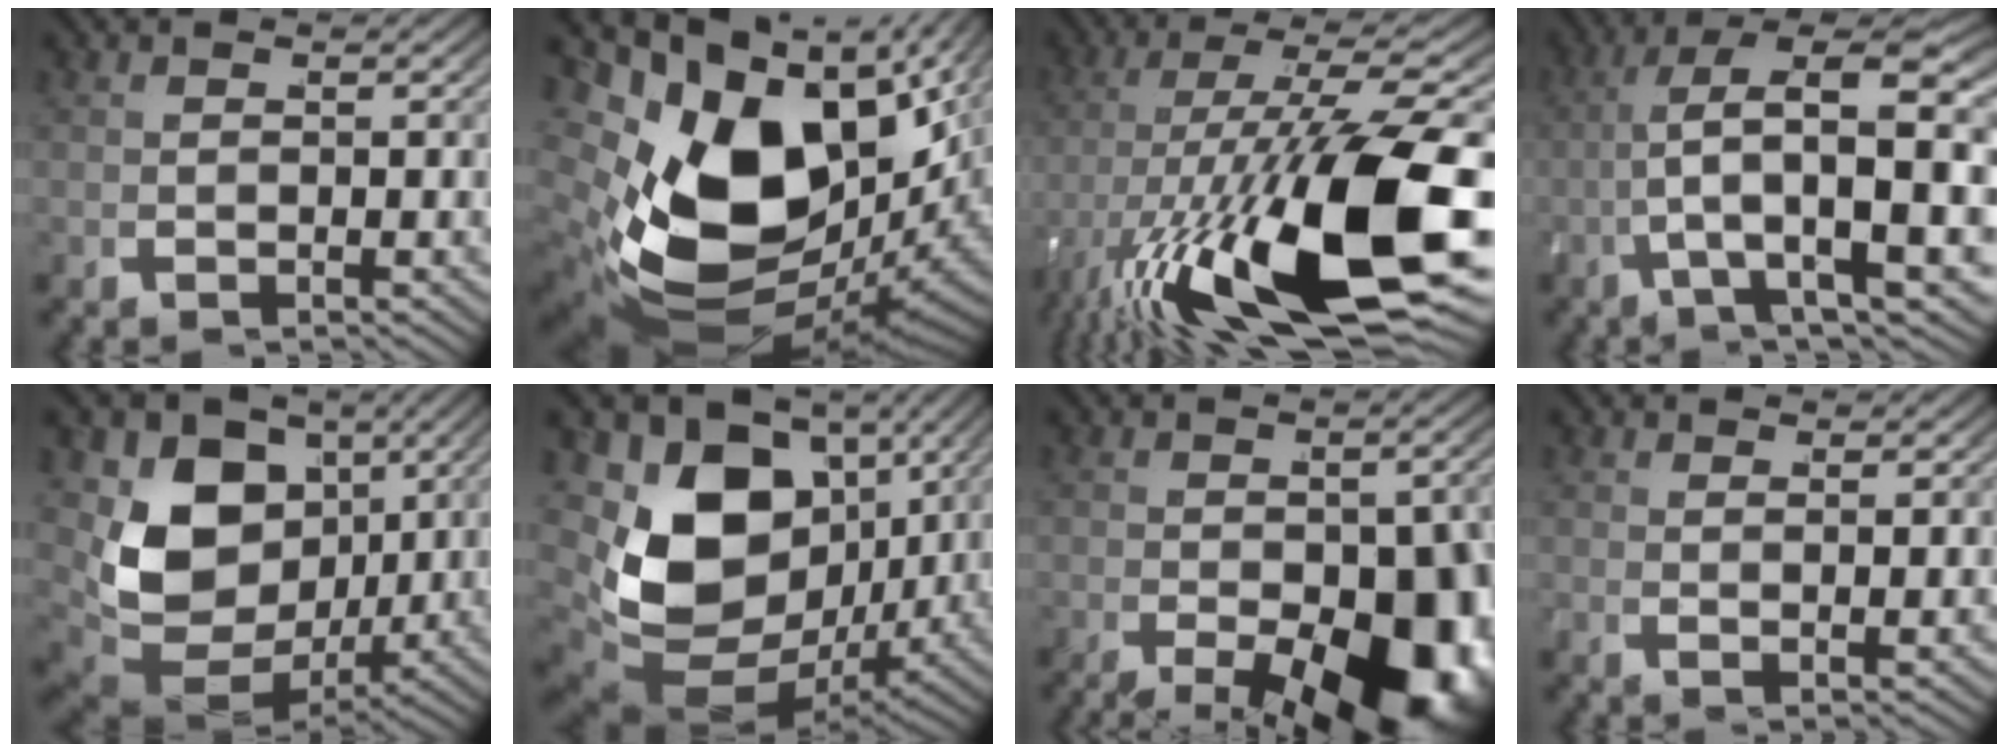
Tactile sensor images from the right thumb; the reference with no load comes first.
{"total": 21.9, "force": [-0.1, 13.8, 17.1], "torque": [-0.317, -0.046, 0.028]}
{"total": 17.3, "force": [-2.8, 7.4, 15.4], "torque": [-0.303, -0.053, 0.000]}
{"total": 11.7, "force": [1.4, 5.1, 10.4], "torque": [-0.173, -0.021, 0.037]}
{"total": 15.8, "force": [0.0, 11.6, 10.8], "torque": [-0.236, -0.063, 0.028]}
{"total": 18.7, "force": [0.3, 13.4, 13.0], "torque": [-0.277, -0.063, 0.031]}
{"total": 14.6, "force": [-4.7, 7.9, 11.3], "torque": [-0.169, -0.063, -0.040]}
{"total": 1.5, "force": [1.1, 0.1, 1.1], "torque": [-0.024, 0.002, 0.019]}